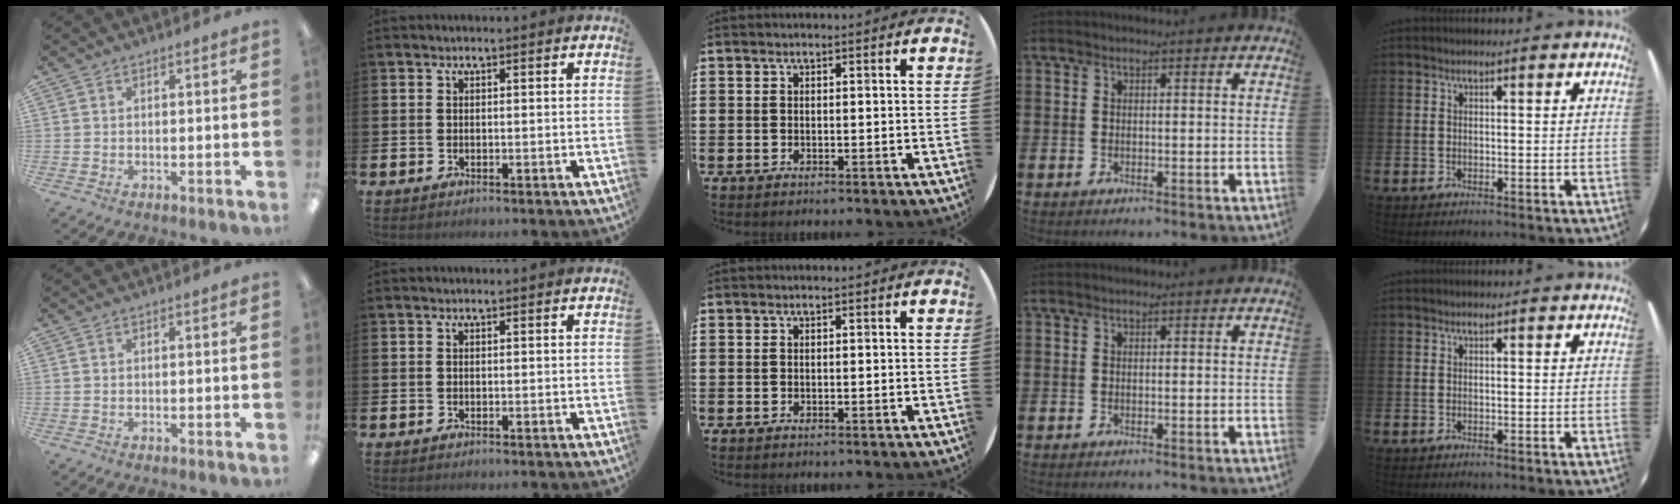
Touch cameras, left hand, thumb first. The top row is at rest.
{}